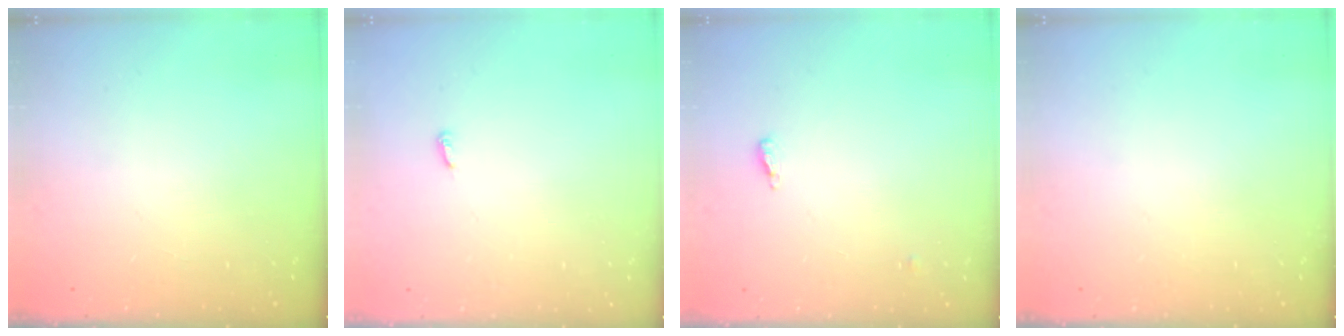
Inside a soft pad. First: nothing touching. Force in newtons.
{"total": 2.9, "press": 2.9, "slide": 0.3}
{"total": 4.7, "press": 4.6, "slide": 1.2}
{"total": 0.0}